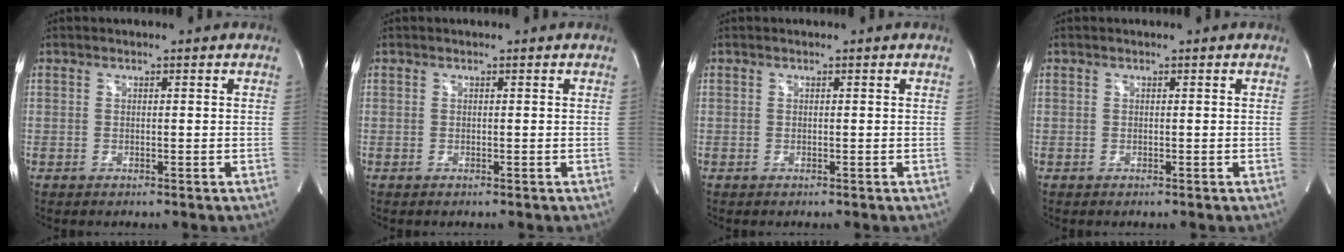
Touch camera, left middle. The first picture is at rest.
{"total": 0.0}
{"total": 0.0}
{"total": 0.0}